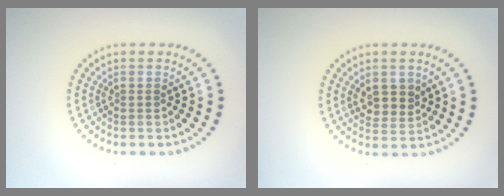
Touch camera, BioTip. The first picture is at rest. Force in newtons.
{"total": 2.6, "press": 2.4, "slide": 0.9}